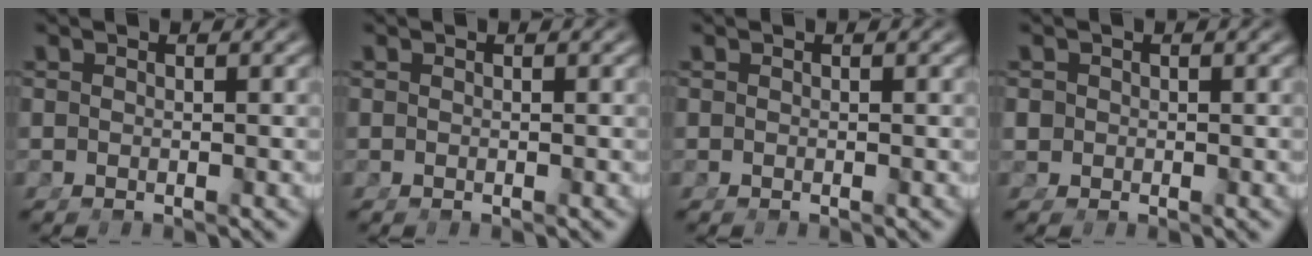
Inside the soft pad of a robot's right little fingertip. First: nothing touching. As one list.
[{"total": 0.0}, {"total": 0.0}, {"total": 0.9, "force": [-0.2, 0.8, 0.4], "torque": [-0.013, -0.010, 0.004]}]